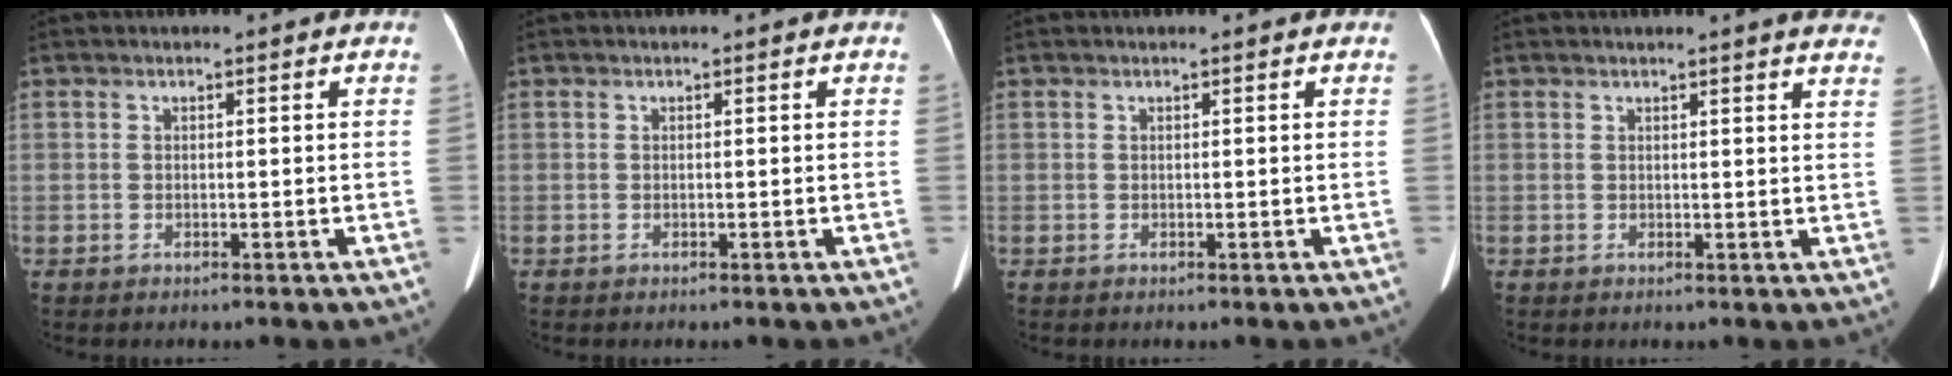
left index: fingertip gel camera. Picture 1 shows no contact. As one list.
[{"total": 0.0}, {"total": 0.7, "force": [0.6, 0.0, 0.3], "torque": [-0.004, 0.009, 0.008]}, {"total": 8.3, "force": [7.3, 0.7, 3.8], "torque": [-0.031, -0.007, 0.059]}]